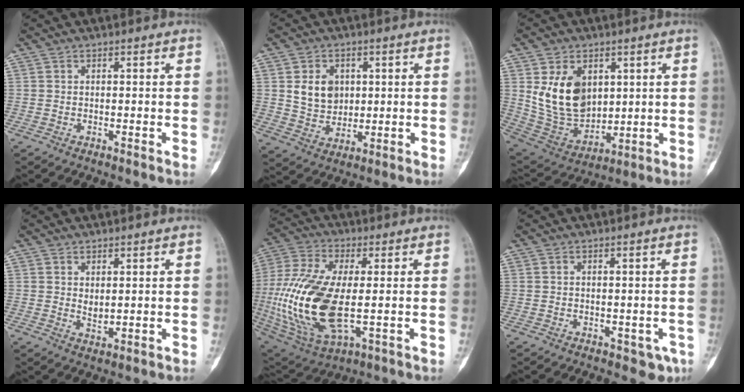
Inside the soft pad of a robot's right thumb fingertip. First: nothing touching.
{"total": 8.0, "force": [1.7, 6.4, 4.4], "torque": [-0.037, -0.011, 0.040]}
{"total": 15.1, "force": [3.9, 10.6, 9.9], "torque": [-0.137, -0.024, 0.096]}
{"total": 2.4, "force": [0.6, 1.4, 1.8], "torque": [-0.019, -0.010, 0.016]}
{"total": 23.0, "force": [-2.0, 11.2, 20.0], "torque": [-0.440, -0.012, -0.022]}
{"total": 3.5, "force": [-1.1, 2.5, 2.1], "torque": [-0.005, 0.008, -0.004]}